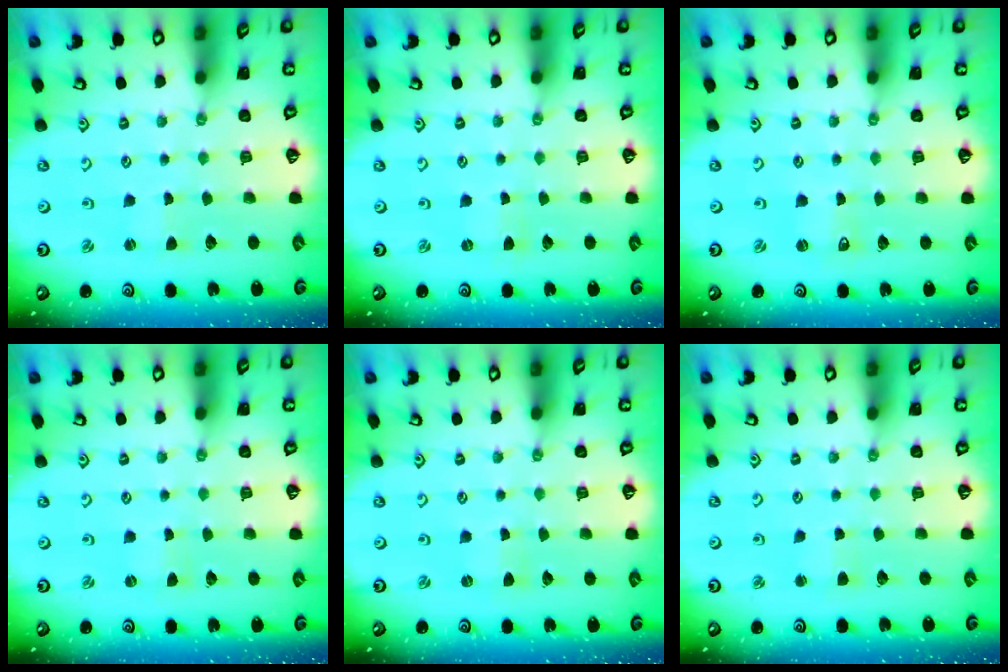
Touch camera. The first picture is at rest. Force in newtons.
{"total": 0.0}
{"total": 1.5, "press": 1.5, "slide": 0.1}
{"total": 0.0}
{"total": 0.0}
{"total": 3.0, "press": 3.0, "slide": 0.3}